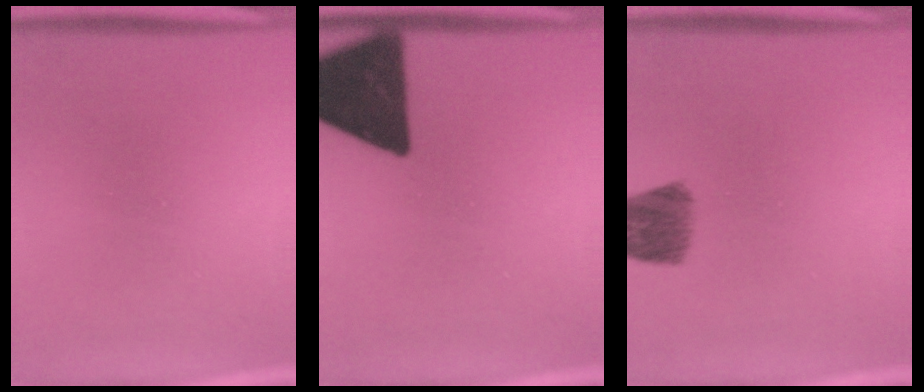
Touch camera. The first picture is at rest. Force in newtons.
{"total": 15.9}
{"total": 7.5}